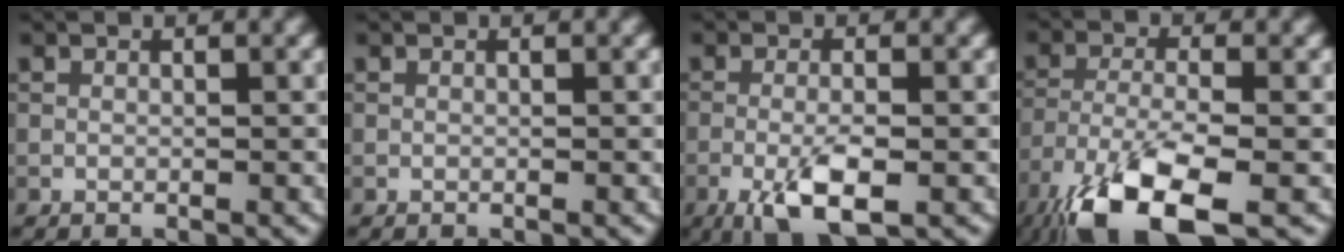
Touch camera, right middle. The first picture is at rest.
{"total": 0.0}
{"total": 4.8, "force": [-2.0, 1.3, 4.2], "torque": [-0.083, -0.004, -0.040]}
{"total": 9.9, "force": [-6.0, 3.2, 7.2], "torque": [-0.148, -0.020, -0.115]}